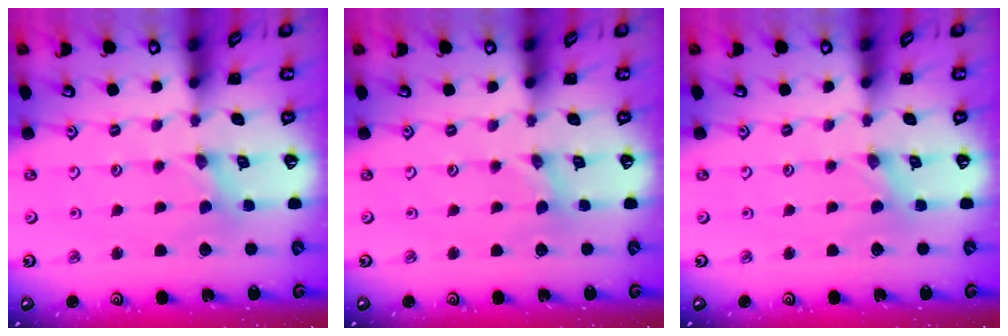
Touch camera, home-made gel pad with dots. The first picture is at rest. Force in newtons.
{"total": 0.0}
{"total": 0.0}